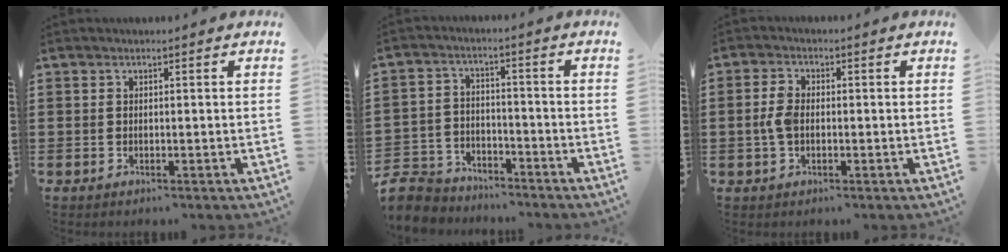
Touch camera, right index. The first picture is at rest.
{"total": 5.8, "force": [-5.5, 1.8, 0.2], "torque": [-0.035, 0.002, -0.118]}
{"total": 3.6, "force": [-0.3, 2.1, 2.9], "torque": [-0.072, 0.000, -0.010]}